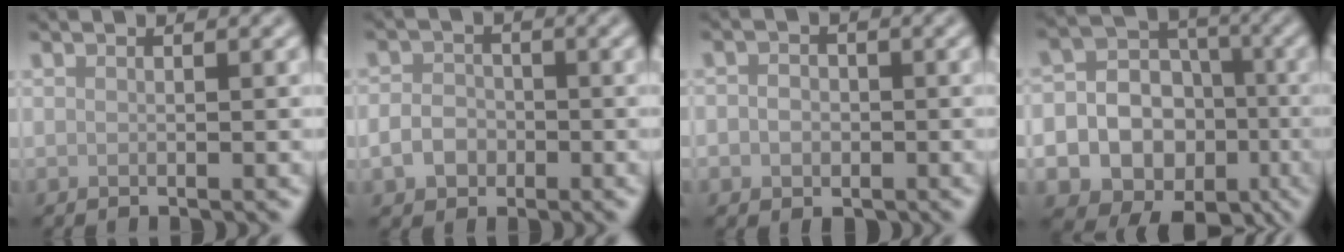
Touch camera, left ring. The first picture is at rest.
{"total": 2.6, "force": [-0.9, 2.1, 1.2], "torque": [-0.020, -0.001, -0.022]}
{"total": 2.5, "force": [-0.3, 2.2, 1.2], "torque": [-0.001, 0.003, -0.019]}
{"total": 21.9, "force": [-7.5, 19.7, 5.8], "torque": [-0.136, -0.027, -0.133]}